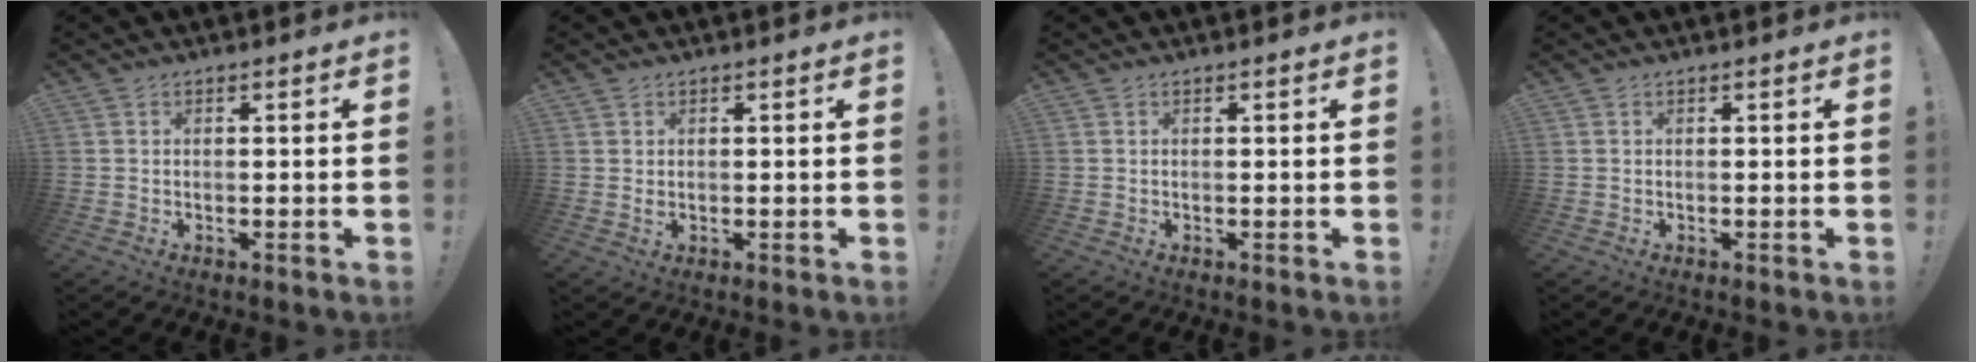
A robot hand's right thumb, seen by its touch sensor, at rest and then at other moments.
{"total": 1.1, "force": [0.4, 0.9, 0.6], "torque": [-0.003, -0.001, 0.006]}
{"total": 0.0}
{"total": 0.0}